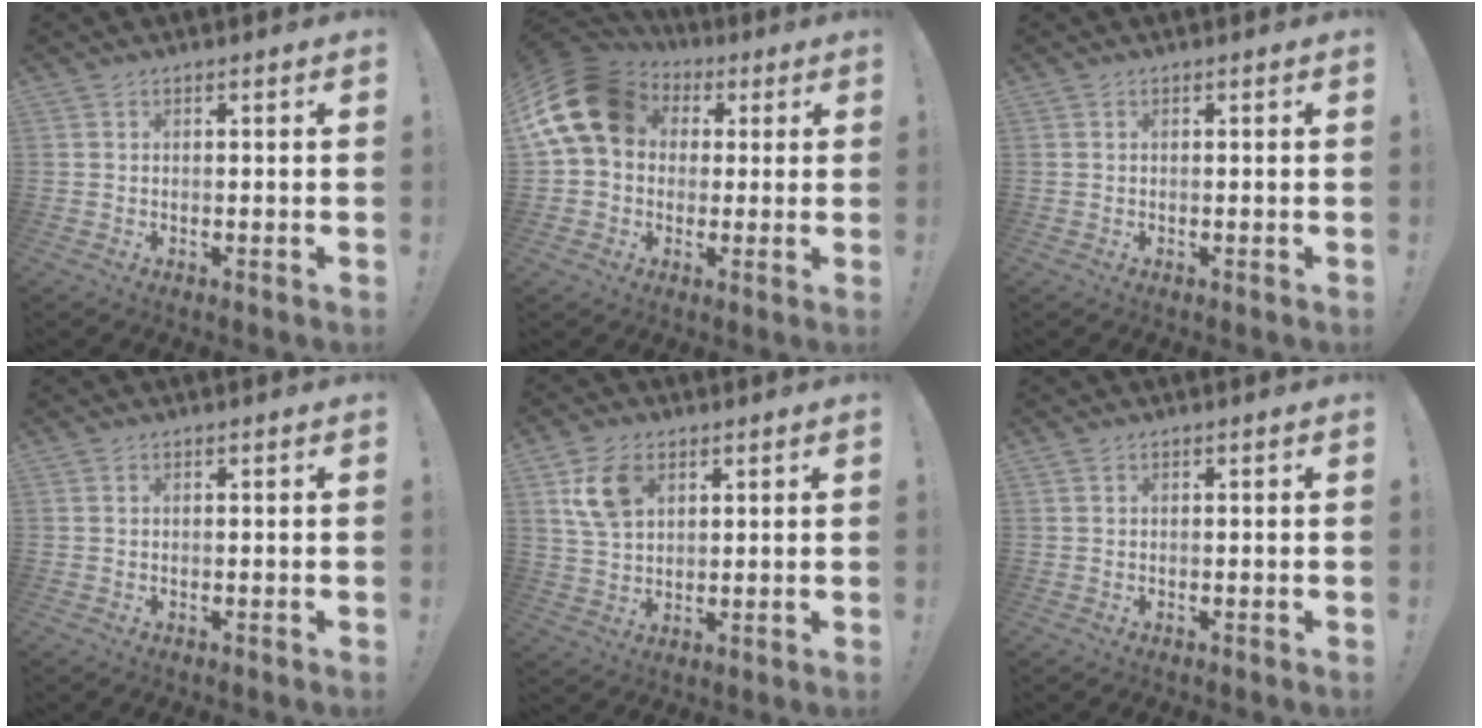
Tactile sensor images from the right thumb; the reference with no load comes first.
{"total": 17.2, "force": [4.5, 12.8, 10.6], "torque": [-0.196, -0.006, 0.087]}
{"total": 0.0}
{"total": 0.0}
{"total": 9.7, "force": [4.2, 6.5, 5.9], "torque": [-0.098, 0.002, 0.084]}
{"total": 0.0}